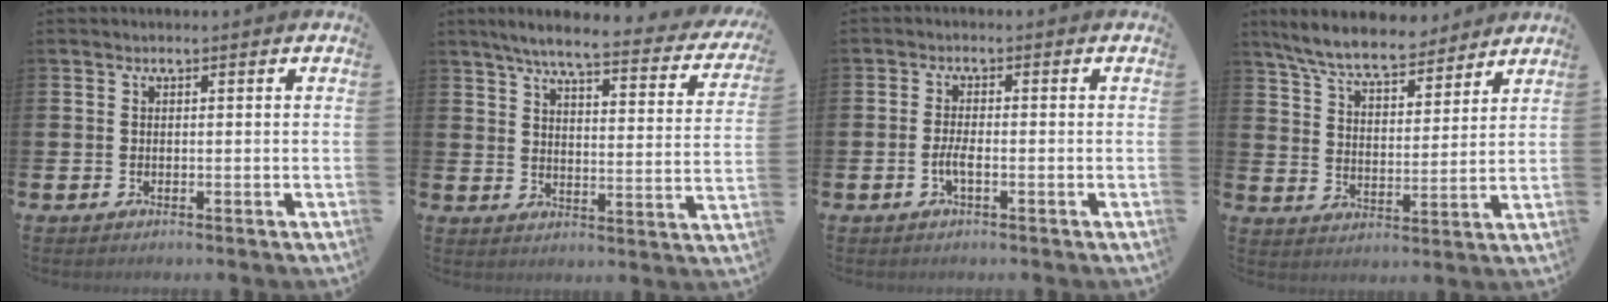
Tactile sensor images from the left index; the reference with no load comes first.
{"total": 6.1, "force": [5.2, 0.6, 3.2], "torque": [-0.067, -0.042, 0.078]}
{"total": 2.2, "force": [-0.8, 0.6, 2.0], "torque": [-0.040, 0.004, -0.014]}
{"total": 8.1, "force": [7.5, 1.6, 2.6], "torque": [-0.084, -0.037, 0.134]}